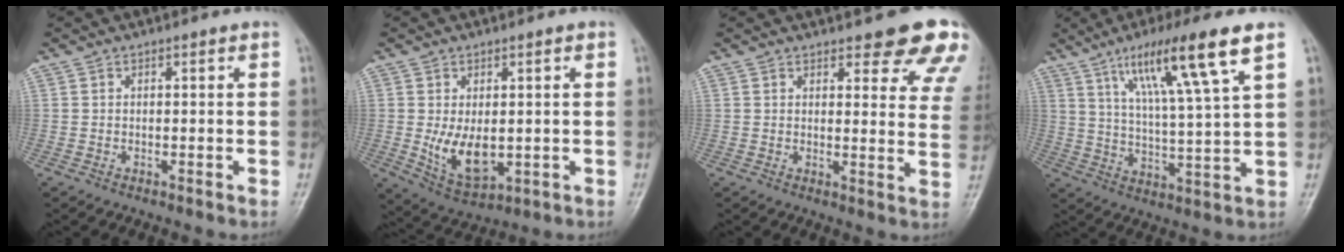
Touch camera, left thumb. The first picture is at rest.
{"total": 8.0, "force": [-0.5, 4.7, 6.4], "torque": [-0.097, -0.018, 0.009]}
{"total": 14.0, "force": [10.5, 4.4, 8.1], "torque": [-0.047, -0.051, 0.103]}
{"total": 15.2, "force": [8.1, 1.0, 12.9], "torque": [-0.226, -0.025, 0.141]}